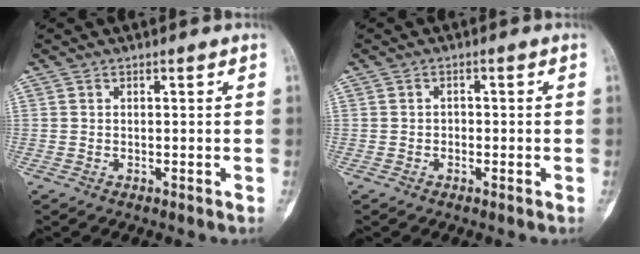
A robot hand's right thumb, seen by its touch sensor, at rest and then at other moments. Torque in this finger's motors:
{"motor_torque": [-0.36, 0.09, -0.19, -0.12, -0.05]}